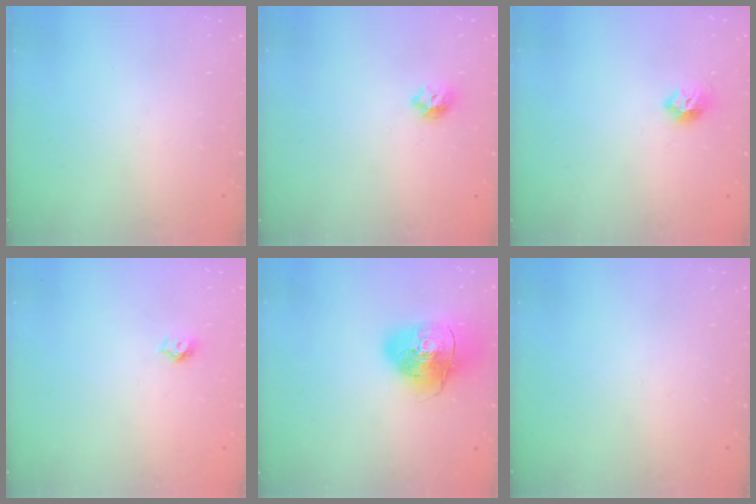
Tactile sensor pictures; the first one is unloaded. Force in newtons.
{"total": 5.6, "press": 5.5, "slide": 0.9}
{"total": 7.0, "press": 6.9, "slide": 1.3}
{"total": 4.2, "press": 4.2, "slide": 0.4}
{"total": 15.6, "press": 15.4, "slide": 2.2}
{"total": 0.0}